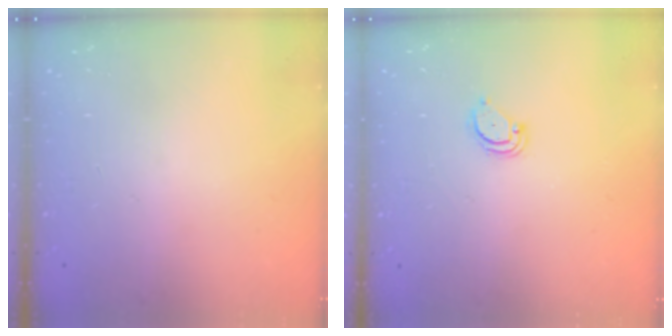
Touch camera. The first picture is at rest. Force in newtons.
{"total": 2.6, "press": 2.6, "slide": 0.2}